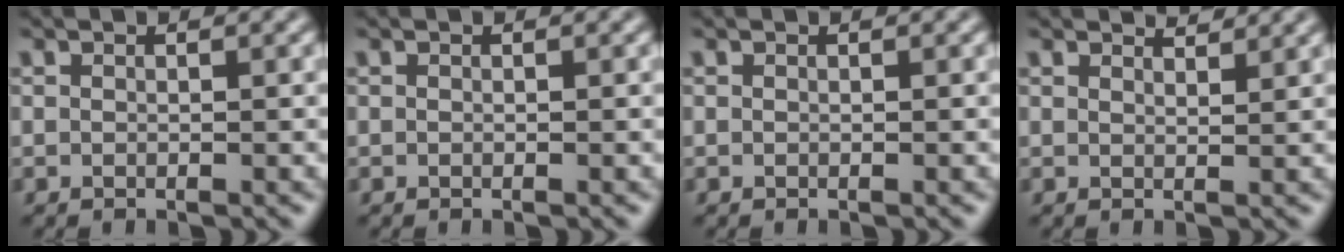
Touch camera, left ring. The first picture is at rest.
{"total": 0.0}
{"total": 0.0}
{"total": 2.0, "force": [1.9, 0.1, 0.4], "torque": [-0.009, 0.000, 0.025]}